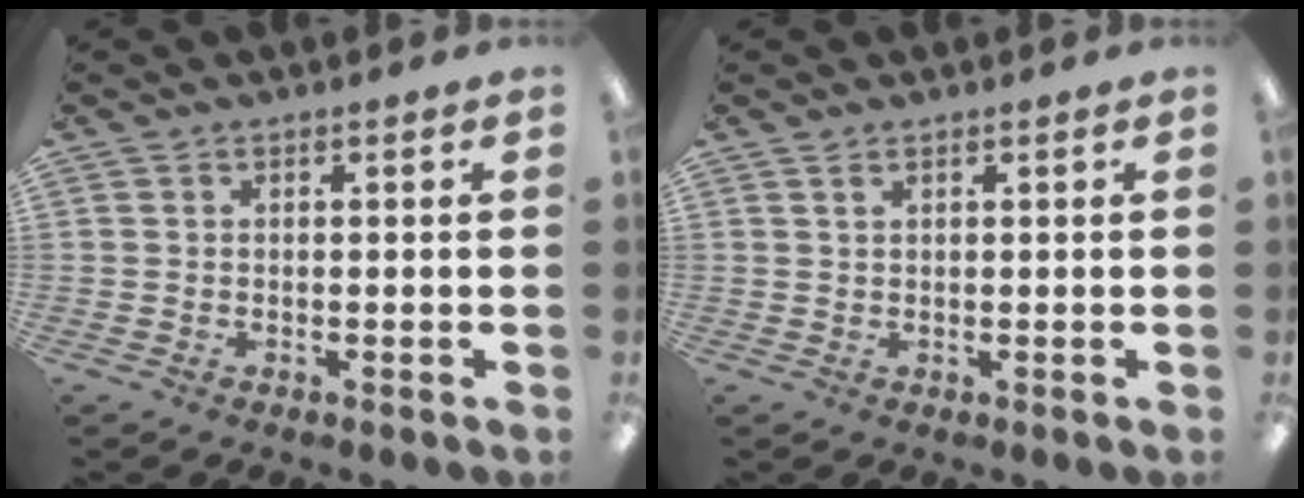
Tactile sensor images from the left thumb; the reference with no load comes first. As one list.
[{"total": 0.9, "force": [0.6, 0.5, 0.5], "torque": [-0.013, 0.001, 0.011]}]